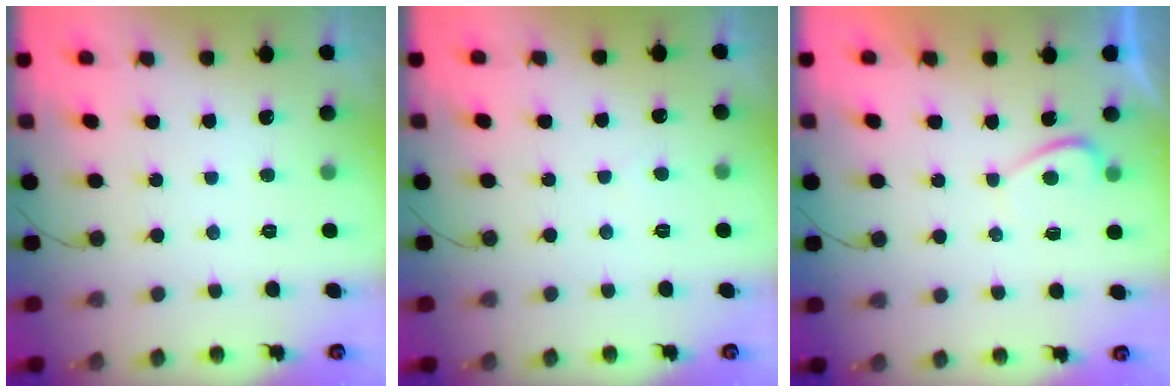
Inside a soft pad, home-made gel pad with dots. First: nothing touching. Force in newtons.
{"total": 3.1, "press": 3.1, "slide": 0.3}
{"total": 0.0}